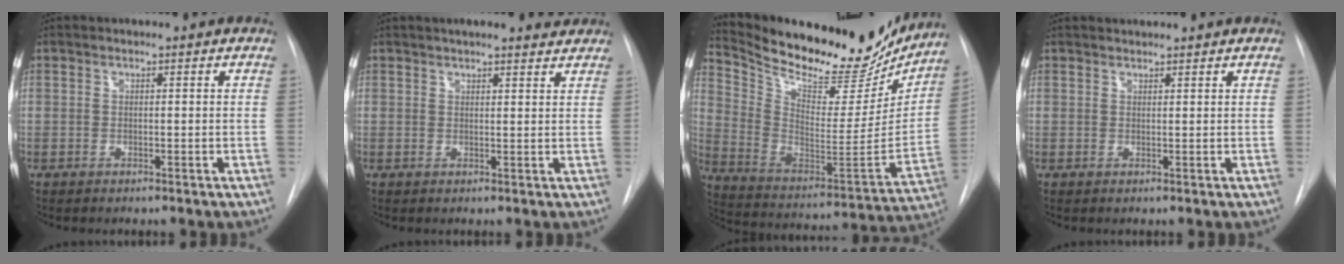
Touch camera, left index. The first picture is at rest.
{"total": 8.0, "force": [7.2, 1.6, 3.2], "torque": [-0.042, 0.012, 0.082]}
{"total": 25.7, "force": [22.7, 7.1, 9.8], "torque": [-0.172, -0.046, 0.336]}
{"total": 1.5, "force": [1.4, -0.2, -0.1], "torque": [-0.001, 0.013, 0.031]}